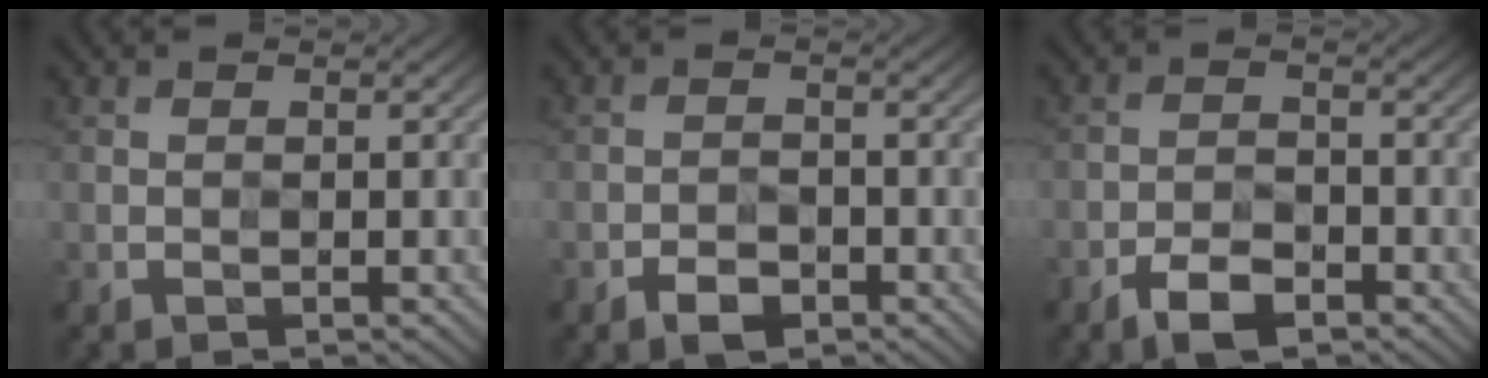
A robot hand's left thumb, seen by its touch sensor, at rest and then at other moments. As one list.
[{"total": 2.8, "force": [-1.8, 1.4, 1.5], "torque": [-0.022, 0.001, -0.036]}, {"total": 4.4, "force": [-2.9, 1.8, 2.7], "torque": [-0.048, -0.002, -0.060]}]